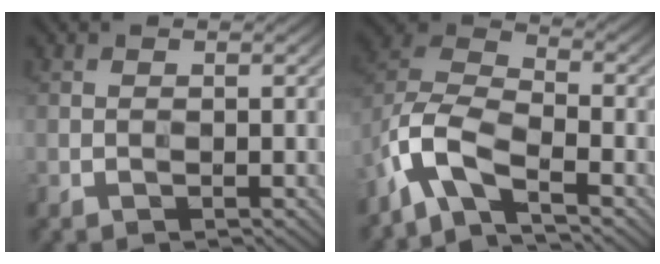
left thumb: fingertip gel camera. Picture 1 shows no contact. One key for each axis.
{"total": 7.7, "fx": -5.4, "fy": 2.5, "fz": 4.9, "tx": -0.111, "ty": 0.002, "tz": -0.129}